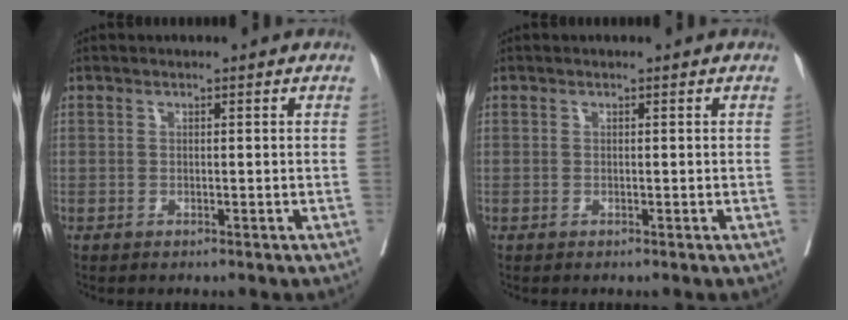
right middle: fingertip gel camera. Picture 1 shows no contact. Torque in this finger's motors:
{"motor_torque": [0.00, 0.00, 0.00, 0.00]}